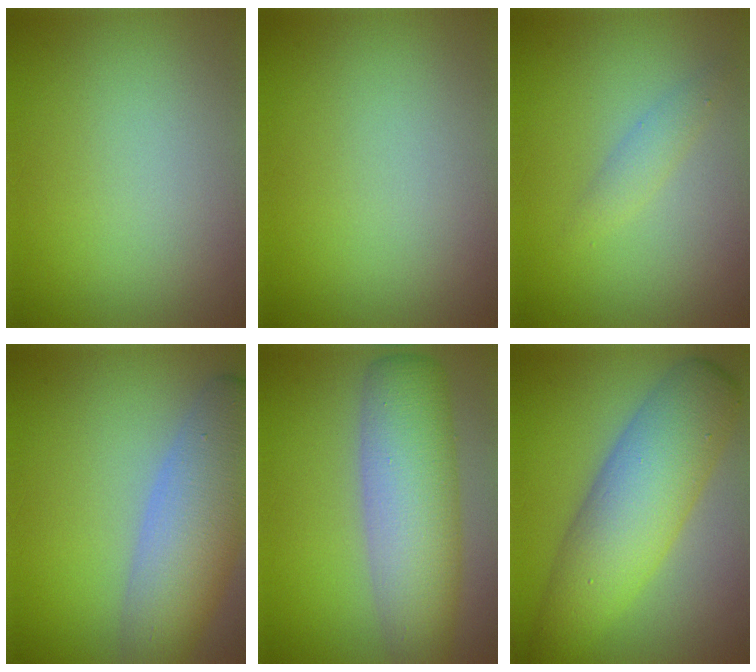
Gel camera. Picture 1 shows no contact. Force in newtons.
{"total": 0.0}
{"total": 1.5, "press": 1.5, "slide": 0.0}
{"total": 7.5, "press": 7.5, "slide": 0.4}
{"total": 7.8, "press": 7.8, "slide": 0.1}
{"total": 8.2, "press": 8.2, "slide": 0.3}